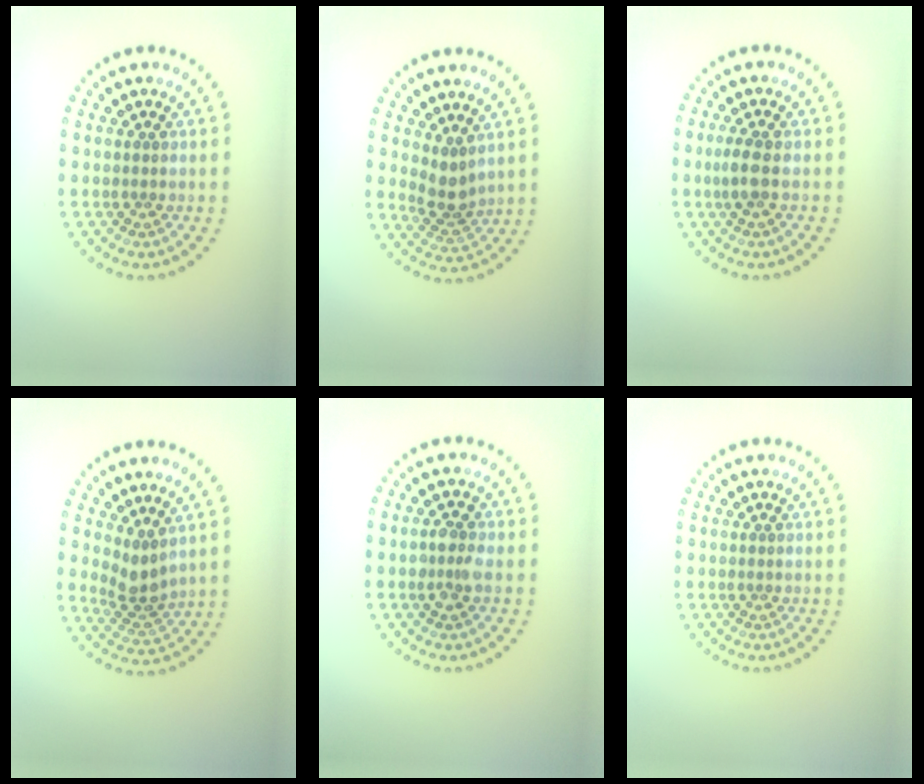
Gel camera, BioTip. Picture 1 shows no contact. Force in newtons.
{"total": 2.7, "press": 2.1, "slide": 1.7}
{"total": 1.7, "press": 1.6, "slide": 0.6}
{"total": 2.7, "press": 2.0, "slide": 1.7}
{"total": 2.1, "press": 2.0, "slide": 0.2}
{"total": 0.0}